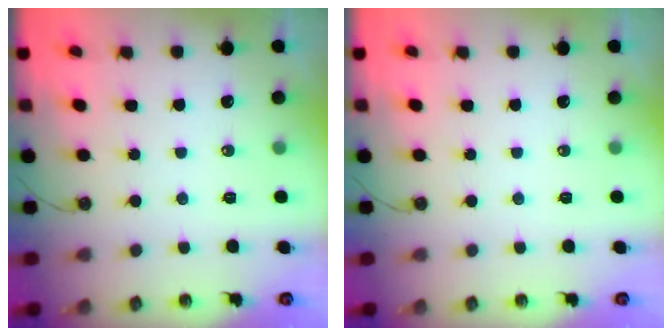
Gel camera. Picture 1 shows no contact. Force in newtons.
{"total": 0.0}